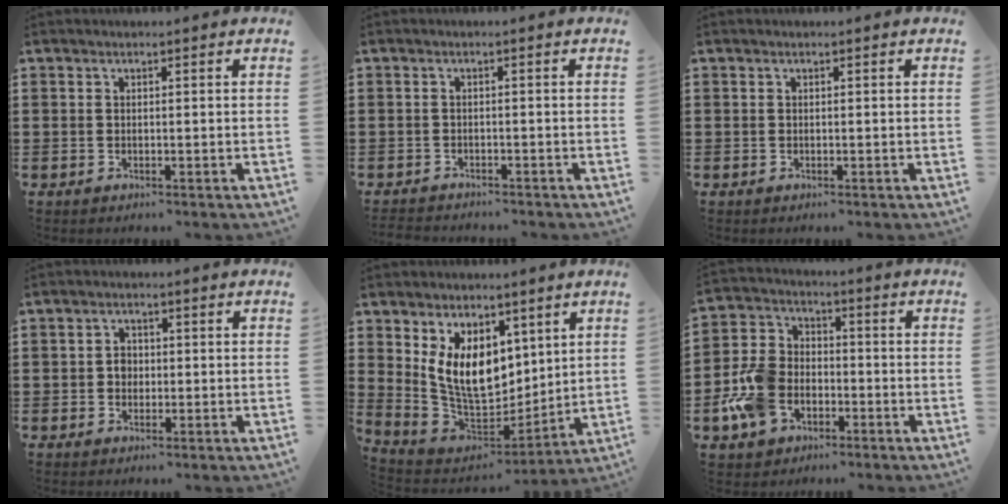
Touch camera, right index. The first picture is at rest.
{"total": 1.1, "force": [-1.1, 0.2, -0.2], "torque": [-0.002, 0.002, -0.026]}
{"total": 0.0}
{"total": 2.1, "force": [-0.2, 1.8, 1.1], "torque": [-0.025, 0.007, -0.006]}
{"total": 10.5, "force": [3.4, 7.2, 6.8], "torque": [-0.166, -0.010, 0.066]}
{"total": 8.9, "force": [-3.6, 6.4, 5.1], "torque": [-0.137, 0.013, -0.072]}